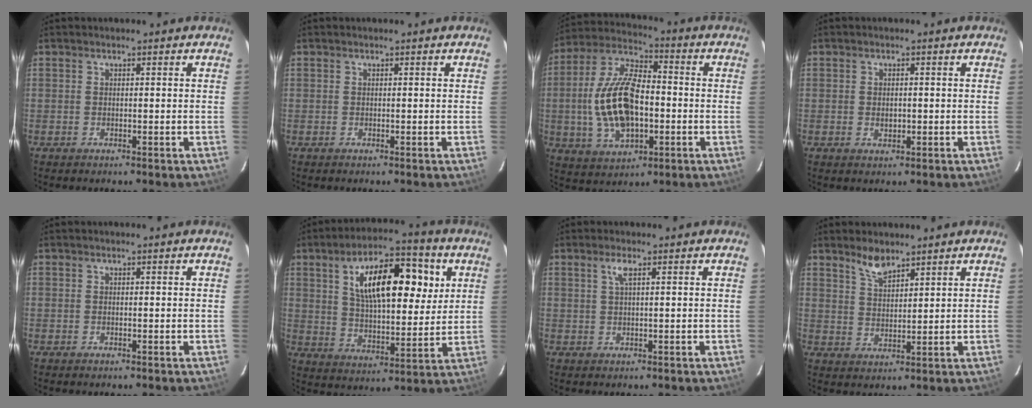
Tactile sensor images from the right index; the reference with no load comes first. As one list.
[{"total": 0.0}, {"total": 17.1, "force": [-2.0, 8.8, 14.5], "torque": [-0.302, 0.009, -0.031]}, {"total": 1.8, "force": [-0.2, 1.3, 1.3], "torque": [-0.019, 0.000, -0.002]}, {"total": 0.0}, {"total": 18.6, "force": [6.6, 8.0, 15.4], "torque": [-0.262, 0.025, 0.108]}, {"total": 1.9, "force": [0.9, 0.0, 1.7], "torque": [-0.035, 0.003, 0.017]}, {"total": 4.5, "force": [3.7, 1.3, 2.1], "torque": [-0.038, 0.004, 0.073]}]